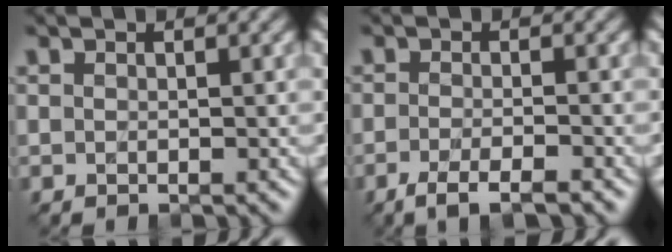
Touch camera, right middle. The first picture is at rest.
{"total": 3.4, "force": [-2.3, 0.6, 2.5], "torque": [-0.038, -0.009, -0.045]}